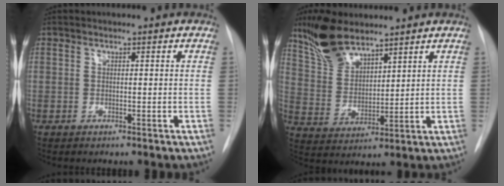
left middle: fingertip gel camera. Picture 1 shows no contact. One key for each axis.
{"total": 9.8, "fx": 7.9, "fy": 3.3, "fz": 4.7, "tx": -0.097, "ty": 0.008, "tz": 0.166}